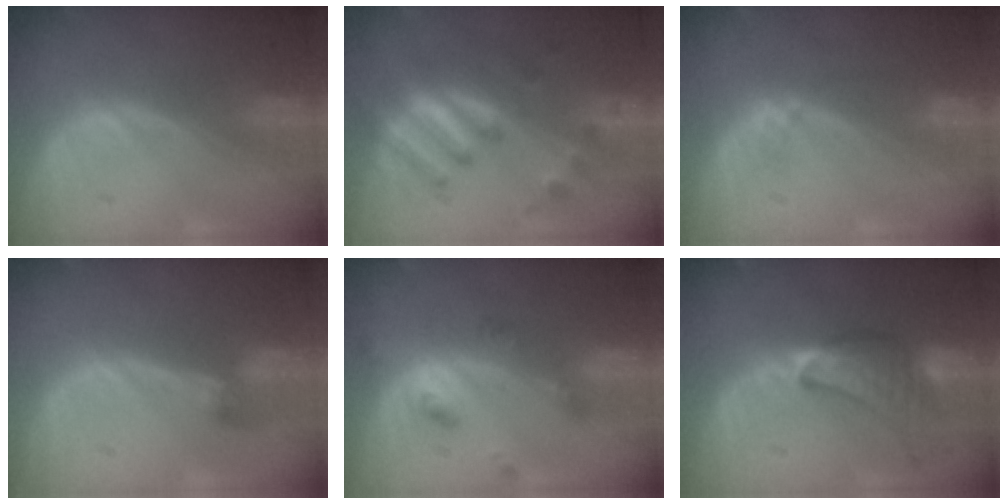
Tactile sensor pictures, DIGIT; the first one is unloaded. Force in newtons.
{"total": 7.6, "press": 7.5, "slide": 1.1}
{"total": 1.3, "press": 1.3, "slide": 0.1}
{"total": 2.8, "press": 2.6, "slide": 1.1}
{"total": 4.6, "press": 4.1, "slide": 2.1}
{"total": 8.0, "press": 7.9, "slide": 1.4}